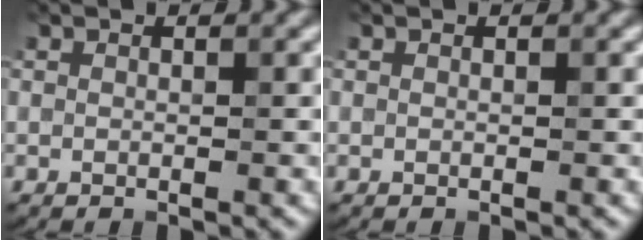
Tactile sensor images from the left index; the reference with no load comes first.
{"total": 0.0}